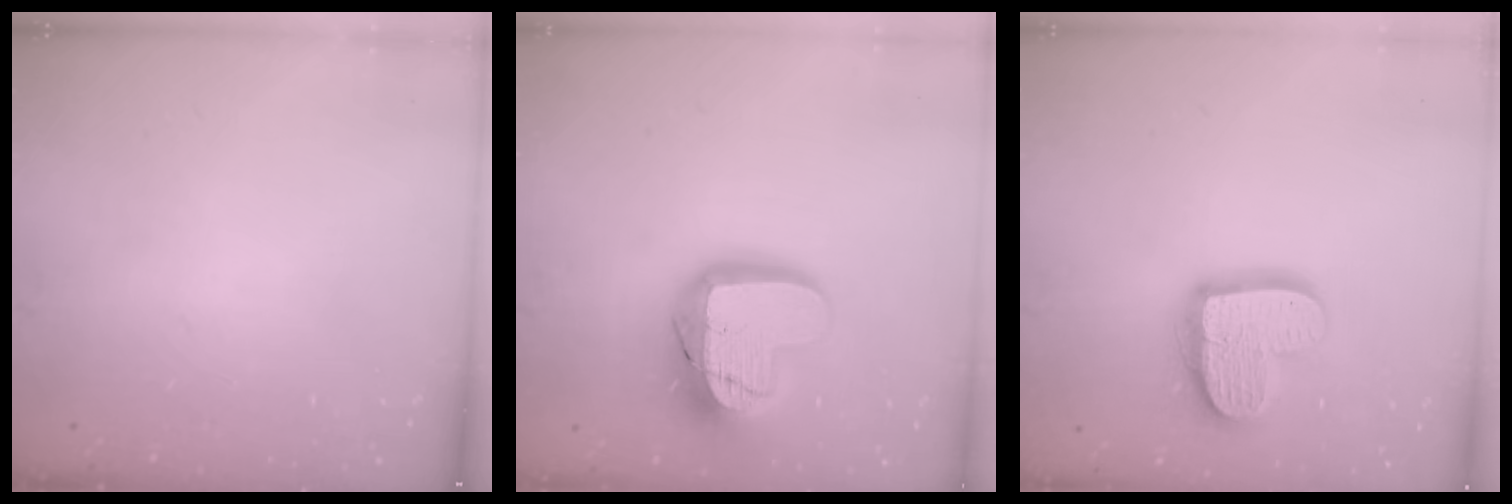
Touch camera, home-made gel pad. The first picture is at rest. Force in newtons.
{"total": 18.3, "press": 18.2, "slide": 1.4}
{"total": 16.2, "press": 16.1, "slide": 1.3}